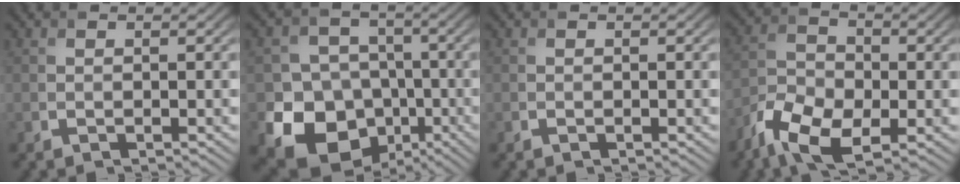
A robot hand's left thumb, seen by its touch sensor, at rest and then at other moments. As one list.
[{"total": 14.3, "force": [-5.8, 12.0, 5.4], "torque": [-0.116, -0.043, -0.117]}, {"total": 0.0}, {"total": 9.0, "force": [-5.3, 4.5, 5.6], "torque": [-0.121, -0.016, -0.109]}]